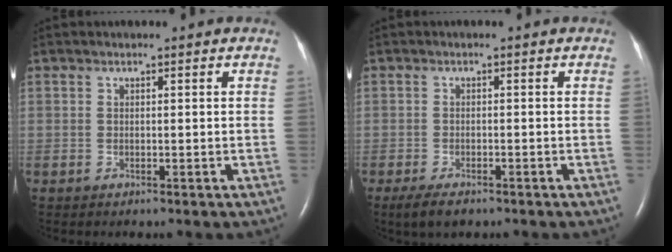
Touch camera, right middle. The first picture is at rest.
{"total": 3.7, "force": [-2.6, 1.3, 2.3], "torque": [-0.051, -0.008, -0.038]}